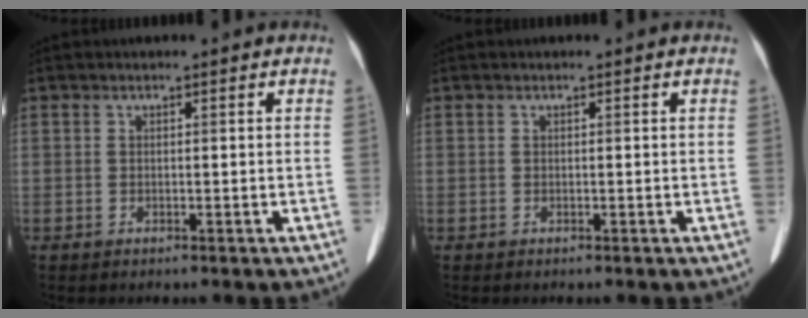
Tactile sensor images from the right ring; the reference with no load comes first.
{"total": 0.0}